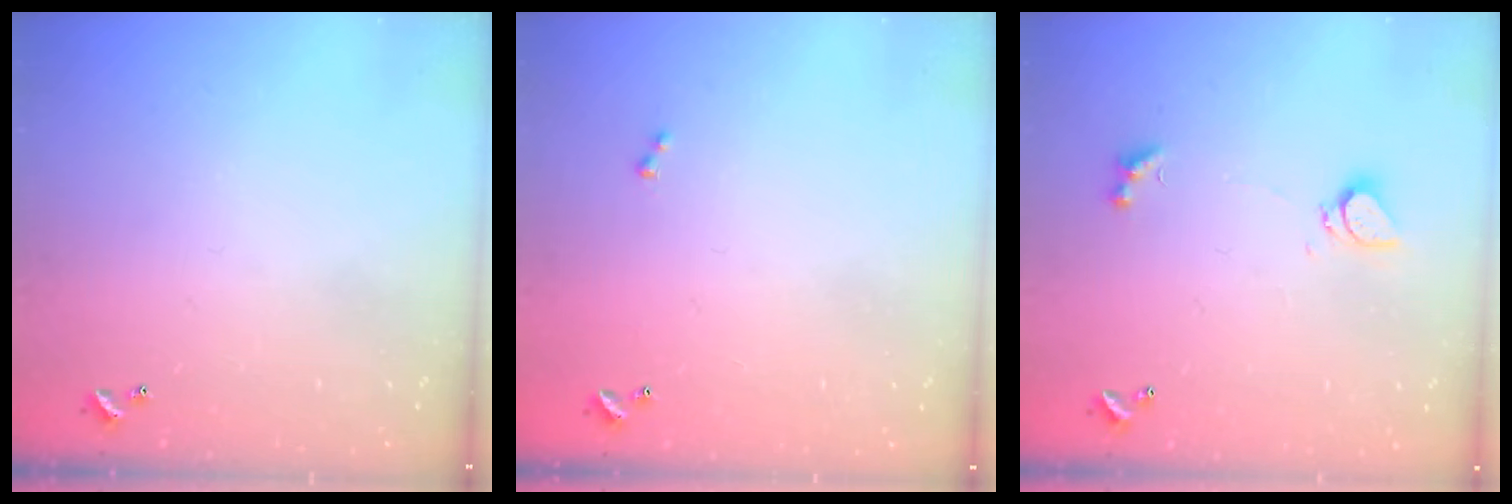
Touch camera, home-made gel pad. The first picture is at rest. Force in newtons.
{"total": 0.7, "press": 0.6, "slide": 0.4}
{"total": 2.1, "press": 2.0, "slide": 0.6}